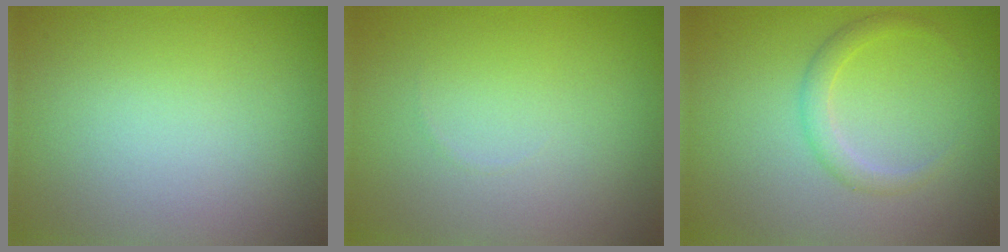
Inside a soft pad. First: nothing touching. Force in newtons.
{"total": 0.0}
{"total": 1.8, "press": 1.8, "slide": 0.1}